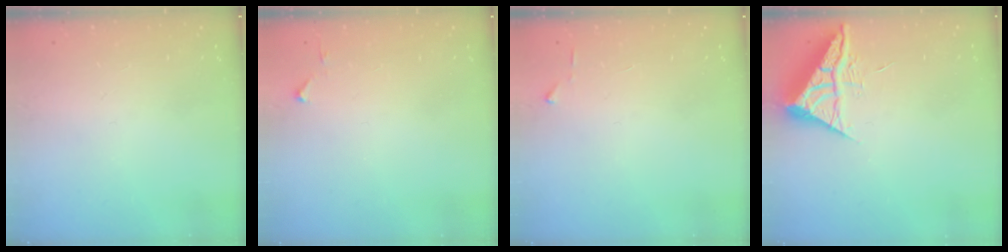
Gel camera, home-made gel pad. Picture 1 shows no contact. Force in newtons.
{"total": 3.1, "press": 3.1, "slide": 0.5}
{"total": 3.0, "press": 2.9, "slide": 0.4}
{"total": 6.4, "press": 6.4, "slide": 0.2}